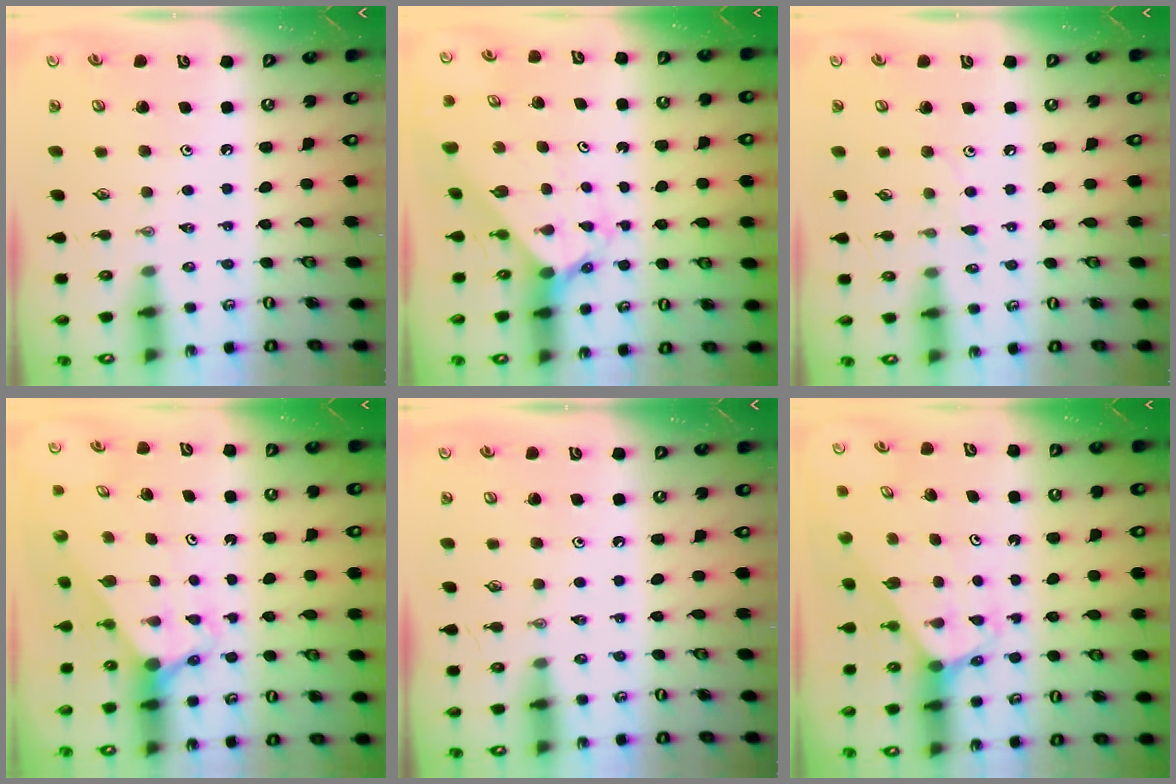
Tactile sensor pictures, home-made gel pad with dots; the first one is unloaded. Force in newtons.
{"total": 2.0, "press": 2.0, "slide": 0.2}
{"total": 4.3, "press": 4.2, "slide": 0.6}
{"total": 2.8, "press": 2.8, "slide": 0.0}
{"total": 0.0}
{"total": 2.2, "press": 2.2, "slide": 0.1}